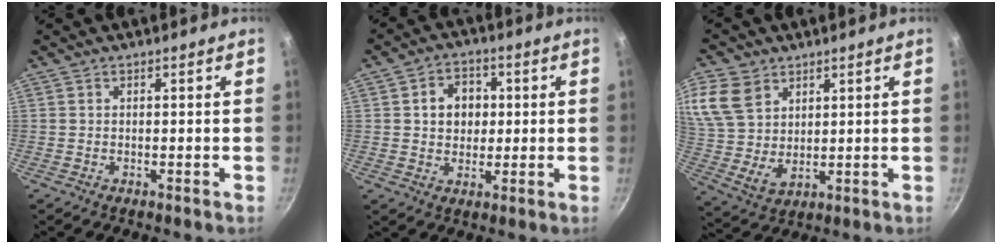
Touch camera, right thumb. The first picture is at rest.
{"total": 7.5, "force": [1.2, 6.2, 4.1], "torque": [-0.035, 0.007, 0.013]}
{"total": 14.3, "force": [6.8, 10.0, 7.6], "torque": [-0.160, -0.015, 0.146]}